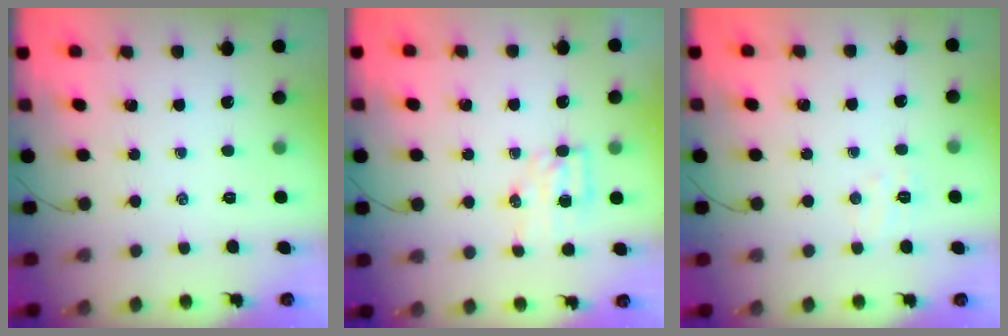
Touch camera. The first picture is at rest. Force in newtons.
{"total": 5.4, "press": 5.4, "slide": 0.7}
{"total": 5.0, "press": 4.9, "slide": 1.0}